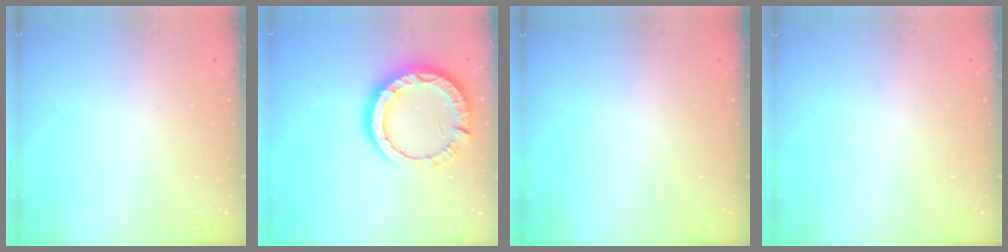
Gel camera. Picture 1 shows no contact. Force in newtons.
{"total": 12.5, "press": 12.4, "slide": 0.9}
{"total": 0.0}
{"total": 0.0}